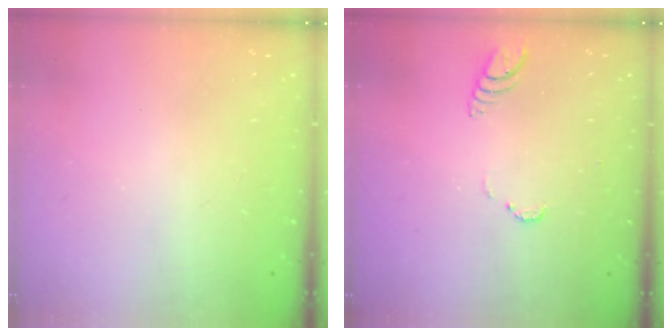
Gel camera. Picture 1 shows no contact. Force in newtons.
{"total": 3.4, "press": 3.4, "slide": 0.4}